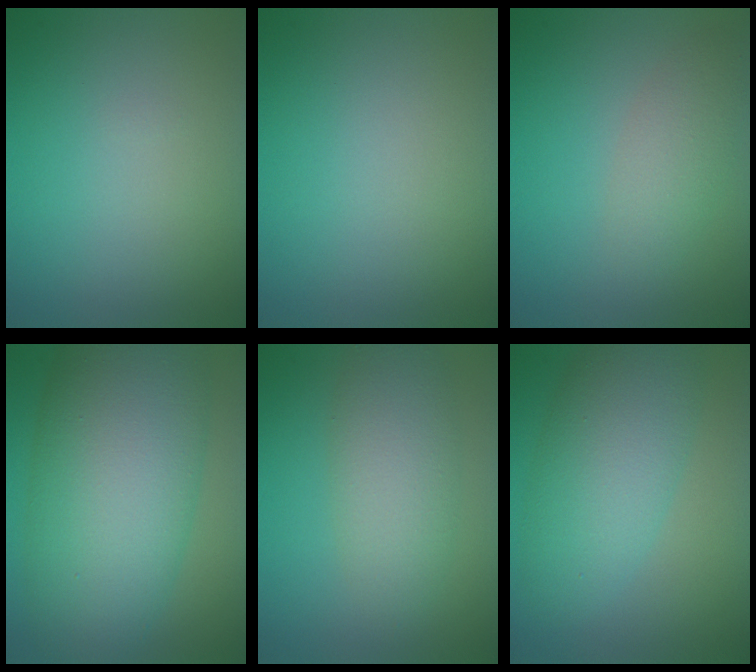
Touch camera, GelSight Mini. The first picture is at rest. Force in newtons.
{"total": 0.0}
{"total": 2.5, "press": 2.5, "slide": 0.1}
{"total": 13.0, "press": 13.0, "slide": 0.1}
{"total": 4.5, "press": 4.5, "slide": 0.2}
{"total": 6.3, "press": 6.3, "slide": 0.2}